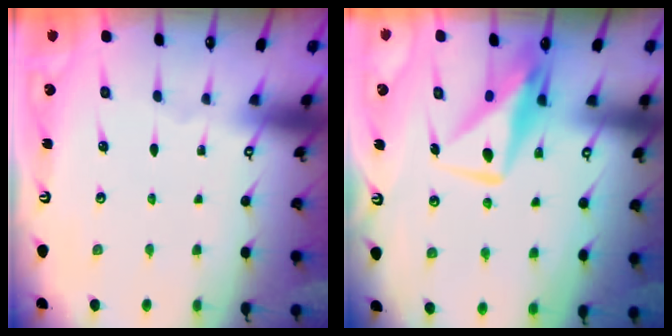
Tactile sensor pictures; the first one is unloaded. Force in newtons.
{"total": 10.4, "press": 10.3, "slide": 0.7}